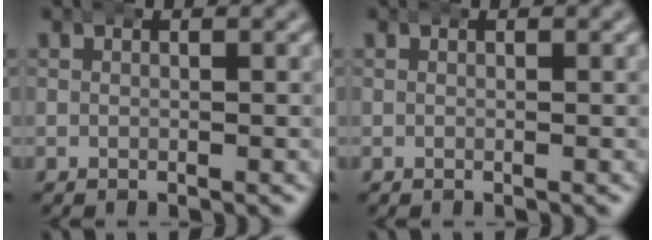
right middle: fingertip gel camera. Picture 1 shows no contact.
{"total": 0.0}